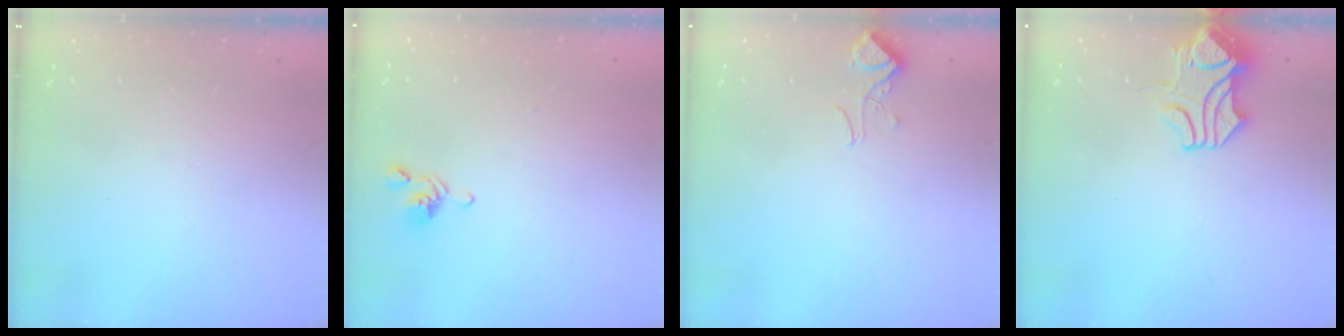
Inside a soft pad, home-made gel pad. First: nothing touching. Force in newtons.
{"total": 2.7, "press": 2.6, "slide": 0.6}
{"total": 1.4, "press": 1.1, "slide": 0.8}
{"total": 1.6, "press": 1.5, "slide": 0.5}